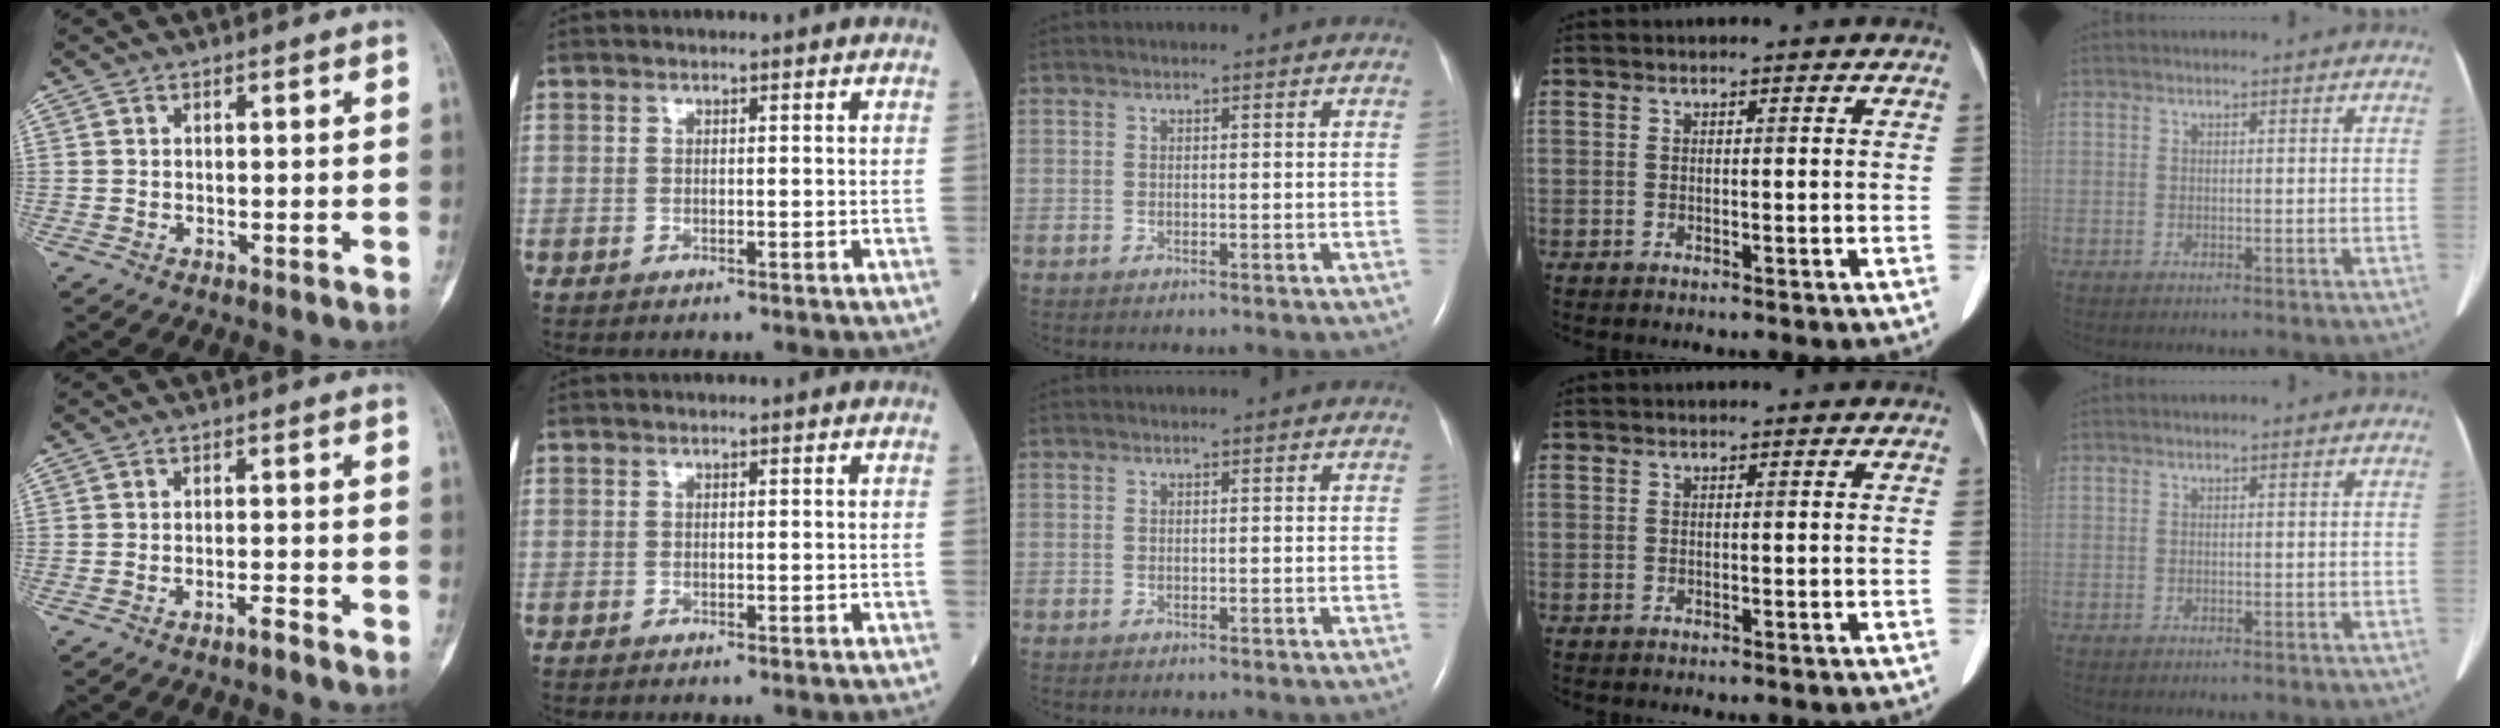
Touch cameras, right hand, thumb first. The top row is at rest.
{"thumb": {"total": 1.6, "force": [-1.3, 0.1, 0.9], "torque": [-0.016, 0.009, -0.024]}, "index": {"total": 1.2, "force": [-1.1, -0.2, 0.4], "torque": [0.001, 0.003, -0.018]}}